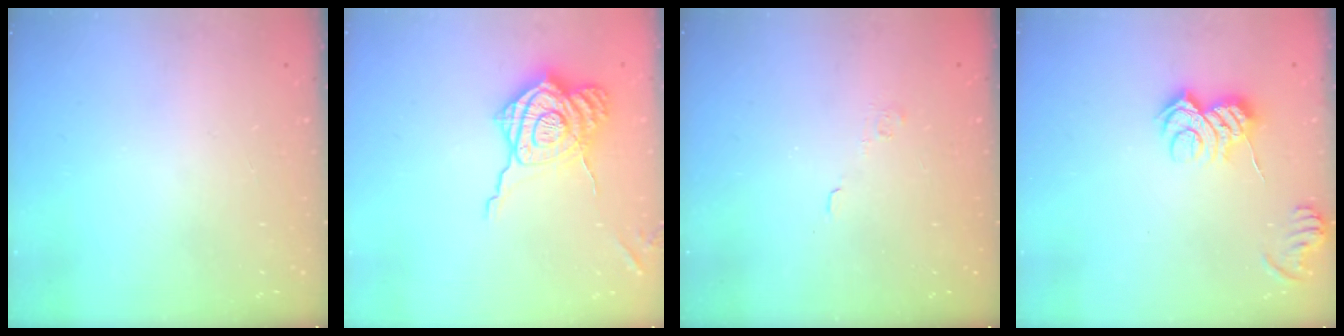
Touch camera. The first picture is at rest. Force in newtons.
{"total": 16.6, "press": 16.5, "slide": 1.4}
{"total": 3.6, "press": 3.5, "slide": 0.9}
{"total": 8.3, "press": 8.2, "slide": 0.8}